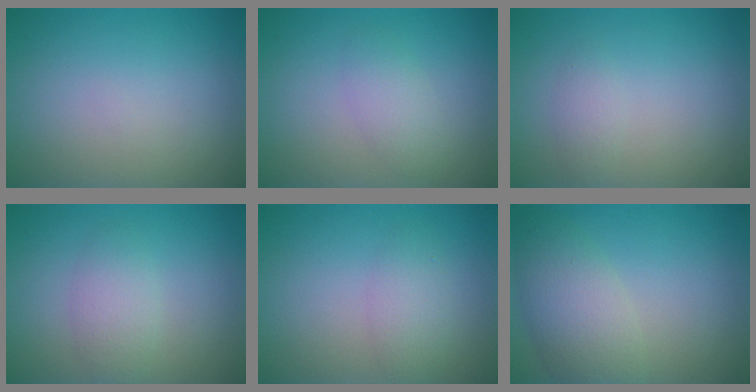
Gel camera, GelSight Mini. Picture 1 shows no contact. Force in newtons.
{"total": 2.1, "press": 2.1, "slide": 0.0}
{"total": 1.1, "press": 1.1, "slide": 0.1}
{"total": 2.4, "press": 2.4, "slide": 0.0}
{"total": 2.2, "press": 2.2, "slide": 0.1}
{"total": 4.8, "press": 4.8, "slide": 0.3}